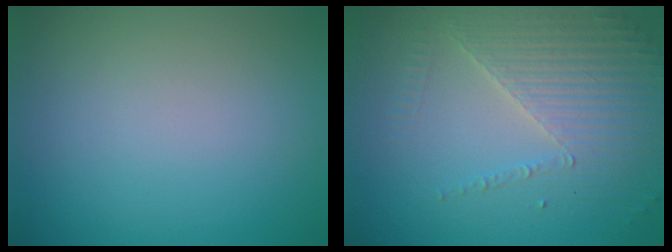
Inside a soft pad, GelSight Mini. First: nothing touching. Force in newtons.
{"total": 4.0, "press": 3.7, "slide": 1.5}